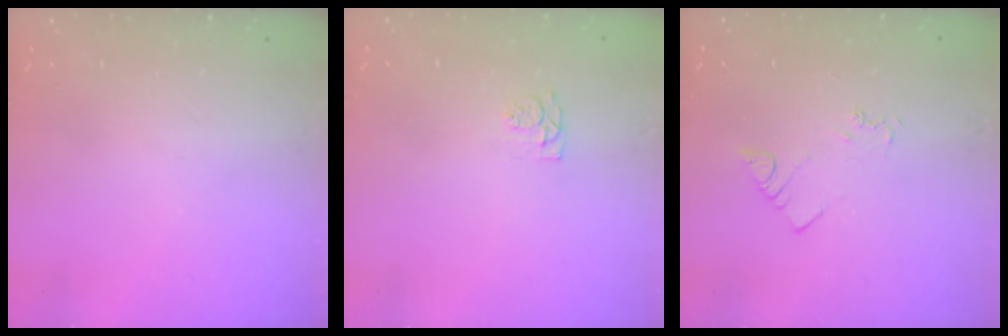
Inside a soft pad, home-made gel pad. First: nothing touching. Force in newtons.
{"total": 4.9, "press": 4.9, "slide": 0.6}
{"total": 2.3, "press": 2.3, "slide": 0.3}